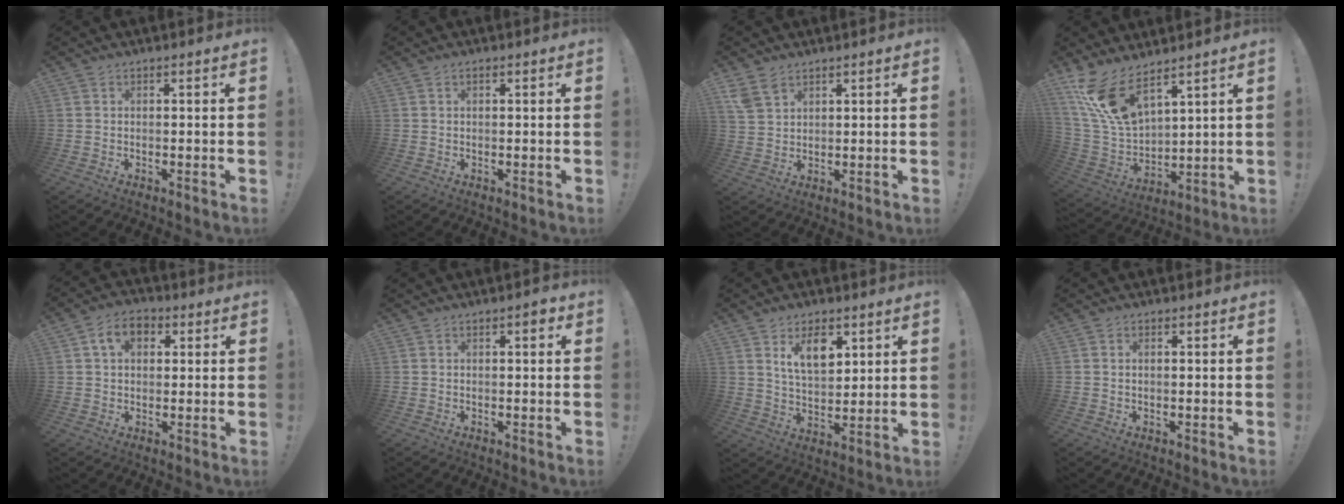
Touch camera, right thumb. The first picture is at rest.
{"total": 0.7, "force": [0.4, 0.4, 0.4], "torque": [-0.005, 0.000, 0.006]}
{"total": 5.5, "force": [3.8, 3.1, 2.4], "torque": [-0.045, -0.015, 0.077]}
{"total": 15.6, "force": [11.0, 6.4, 9.0], "torque": [-0.191, -0.073, 0.208]}
{"total": 8.3, "force": [2.7, 5.8, 5.3], "torque": [-0.081, 0.010, 0.050]}
{"total": 1.5, "force": [0.3, 0.6, 1.4], "torque": [-0.012, -0.002, 0.001]}
{"total": 10.5, "force": [5.7, 5.9, 6.5], "torque": [-0.100, -0.022, 0.104]}
{"total": 0.7, "force": [0.0, 0.4, 0.6], "torque": [-0.016, 0.002, 0.001]}